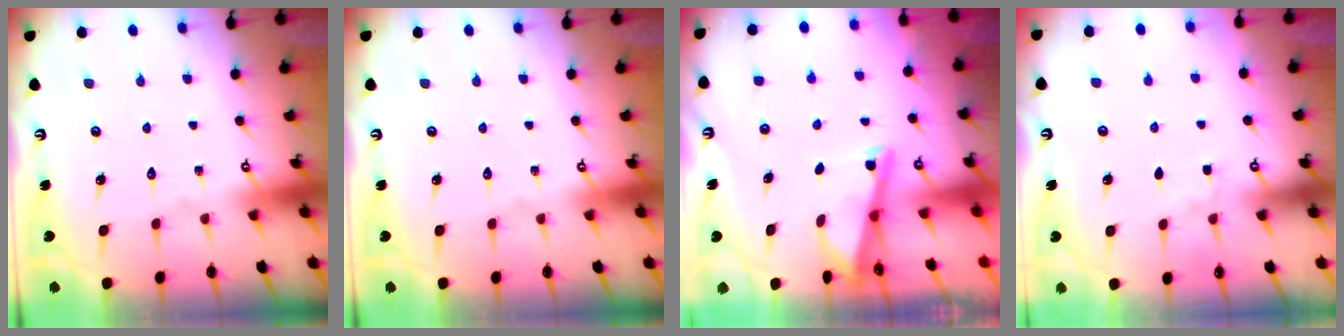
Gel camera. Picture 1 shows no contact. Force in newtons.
{"total": 0.0}
{"total": 3.0, "press": 3.0, "slide": 0.3}
{"total": 3.1, "press": 3.1, "slide": 0.4}